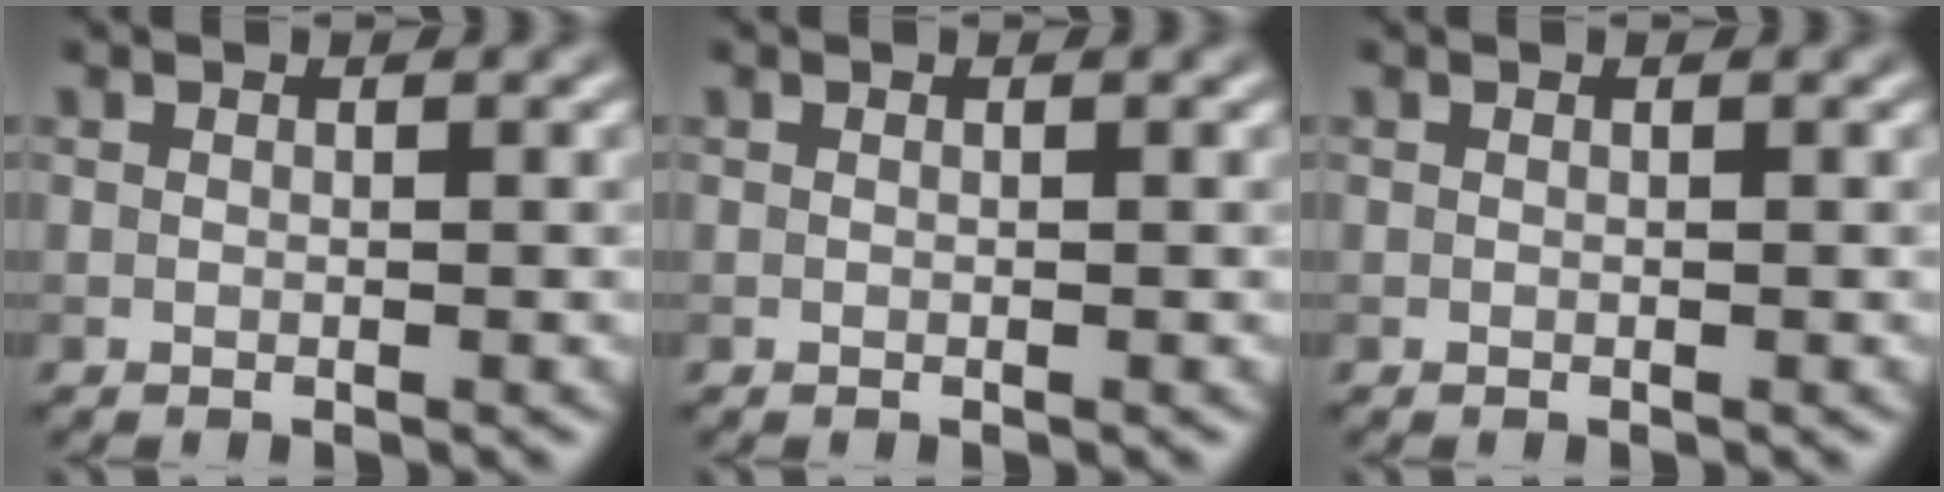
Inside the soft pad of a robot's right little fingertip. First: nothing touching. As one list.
[{"total": 0.0}, {"total": 0.0}]